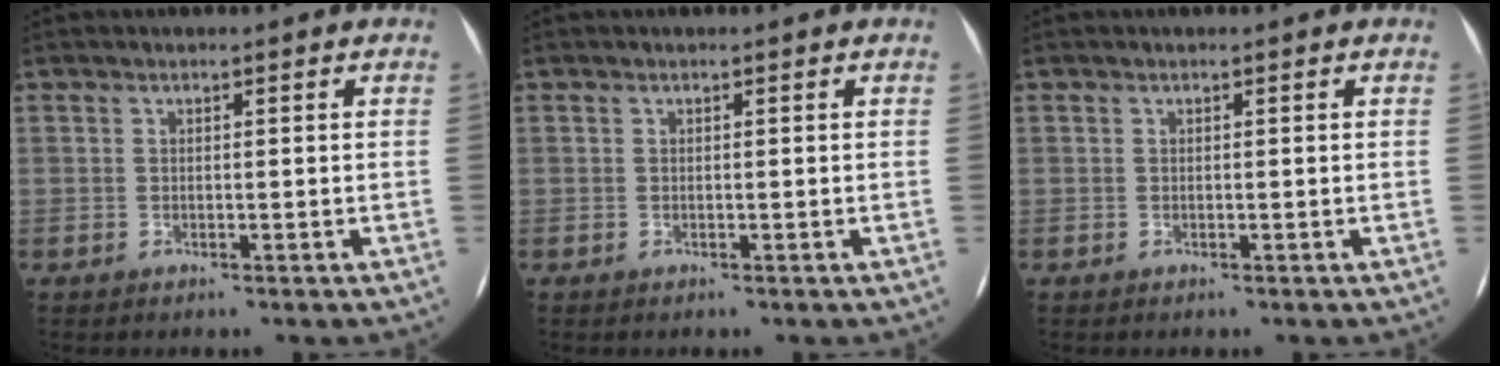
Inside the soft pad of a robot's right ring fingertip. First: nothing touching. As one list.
[{"total": 0.0}, {"total": 0.0}]